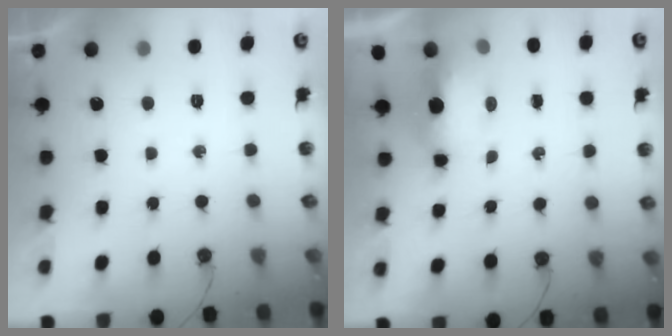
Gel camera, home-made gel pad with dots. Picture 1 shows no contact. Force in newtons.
{"total": 6.0, "press": 6.0, "slide": 0.7}